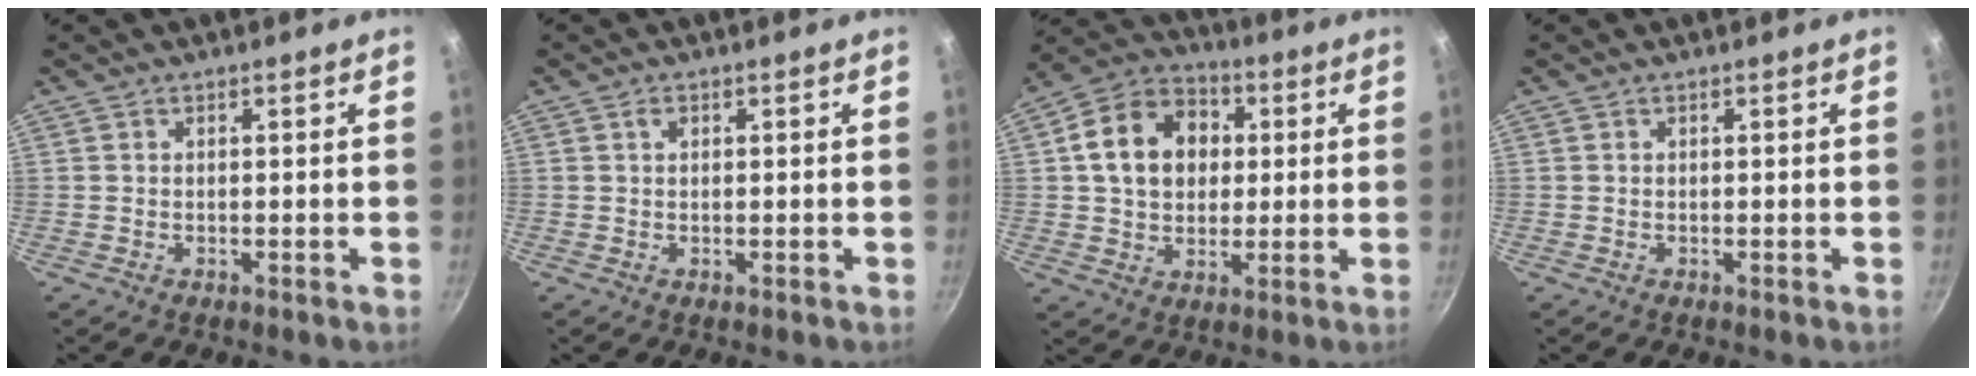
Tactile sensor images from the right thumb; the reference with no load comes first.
{"total": 1.1, "force": [0.4, 0.7, 0.7], "torque": [-0.009, 0.003, 0.006]}
{"total": 14.5, "force": [2.5, 11.5, 8.5], "torque": [-0.122, 0.022, 0.031]}
{"total": 0.0}